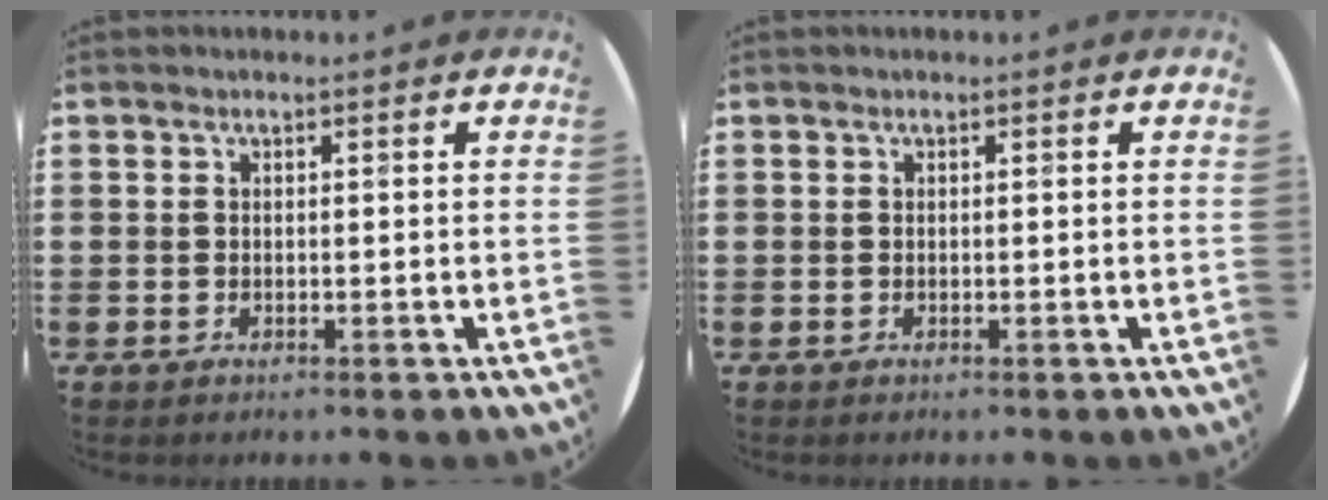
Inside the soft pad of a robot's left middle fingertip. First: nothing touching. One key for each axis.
{"total": 0.0}